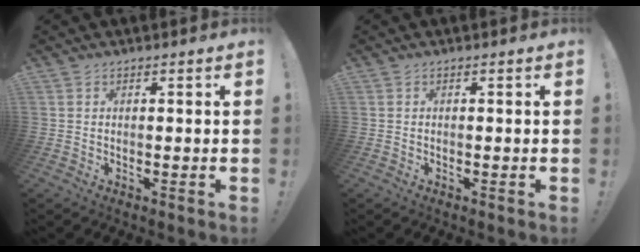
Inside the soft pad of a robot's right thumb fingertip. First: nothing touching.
{"total": 0.0}